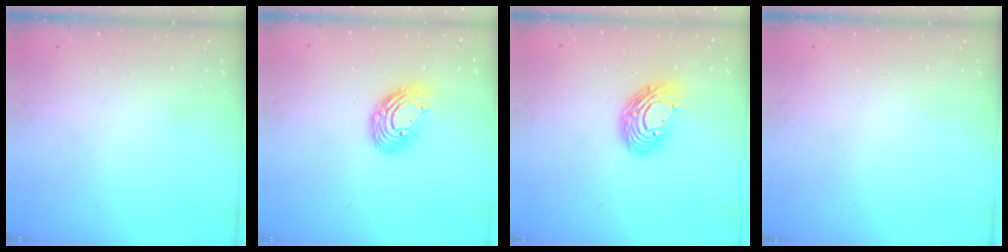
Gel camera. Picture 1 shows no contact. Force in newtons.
{"total": 11.6, "press": 11.5, "slide": 1.2}
{"total": 12.6, "press": 12.6, "slide": 1.2}
{"total": 0.0}